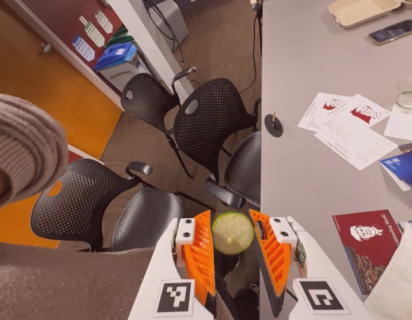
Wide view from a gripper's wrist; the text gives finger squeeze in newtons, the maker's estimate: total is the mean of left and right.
{"total": 9.8, "left": 9.9, "right": 9.7}